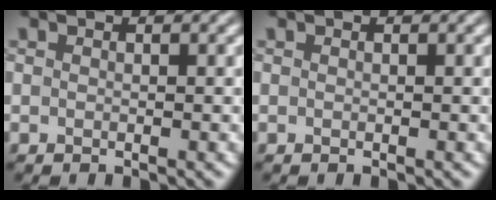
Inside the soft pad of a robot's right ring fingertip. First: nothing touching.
{"total": 0.0}